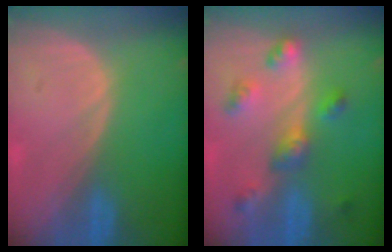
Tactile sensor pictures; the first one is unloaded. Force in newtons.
{"total": 6.5, "press": 5.8, "slide": 3.0}